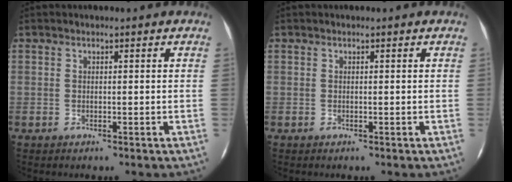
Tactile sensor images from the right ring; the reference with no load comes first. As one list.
[{"total": 0.0}]